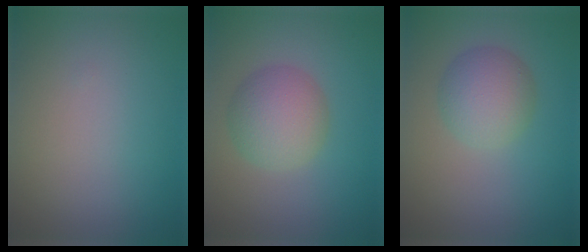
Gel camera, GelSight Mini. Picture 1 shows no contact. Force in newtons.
{"total": 4.7, "press": 4.7, "slide": 0.1}
{"total": 4.0, "press": 4.0, "slide": 0.1}